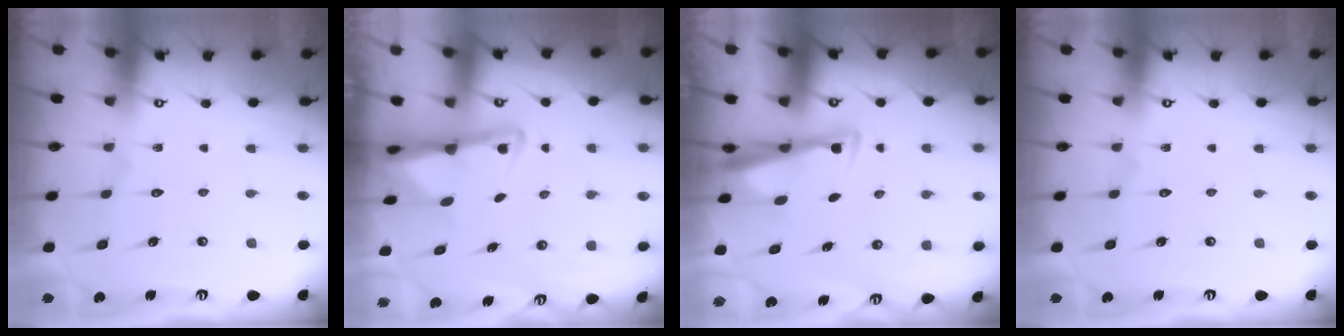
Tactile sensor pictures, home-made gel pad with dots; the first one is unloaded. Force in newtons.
{"total": 3.9, "press": 3.8, "slide": 0.7}
{"total": 3.4, "press": 3.3, "slide": 0.8}
{"total": 0.0}